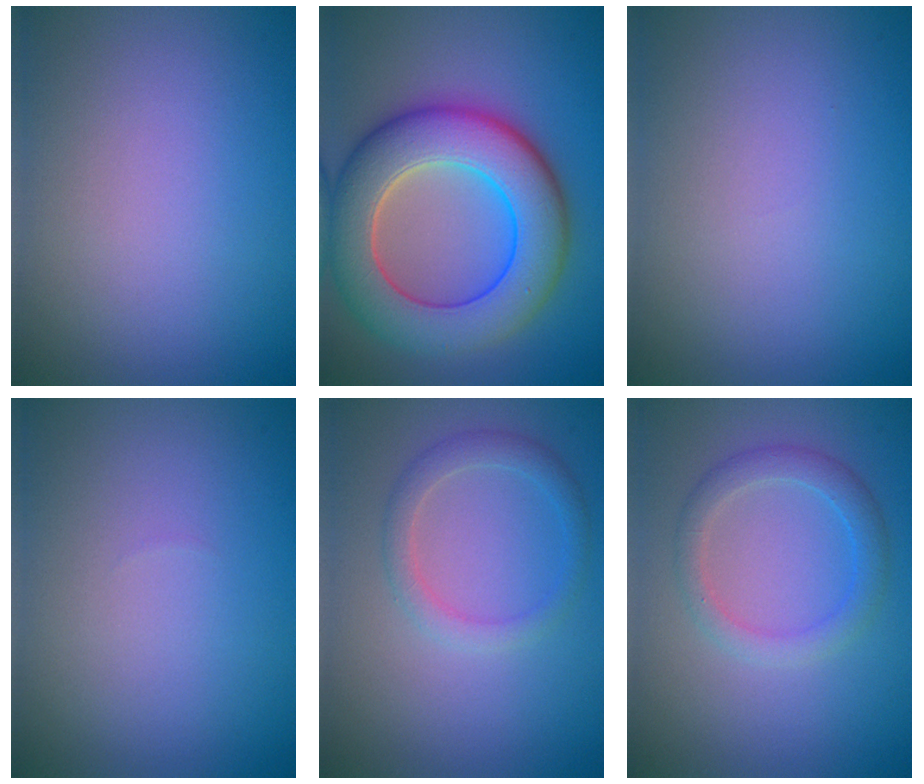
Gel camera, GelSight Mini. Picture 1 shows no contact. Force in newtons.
{"total": 10.3, "press": 10.3, "slide": 0.7}
{"total": 0.0}
{"total": 0.0}
{"total": 2.3, "press": 2.3, "slide": 0.1}
{"total": 2.5, "press": 2.5, "slide": 0.0}